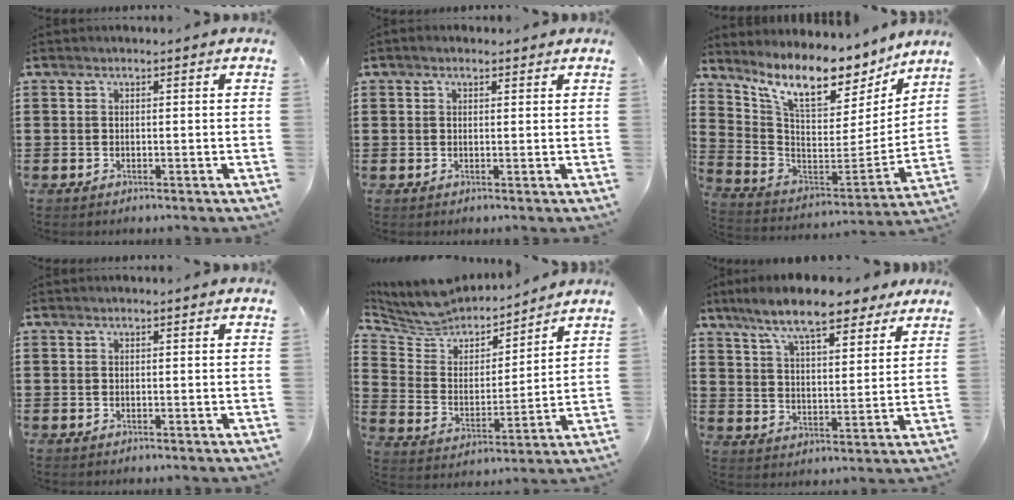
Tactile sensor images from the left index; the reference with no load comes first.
{"total": 1.5, "force": [0.4, 0.9, 1.1], "torque": [-0.024, 0.006, 0.007]}
{"total": 10.6, "force": [8.7, 2.7, 5.5], "torque": [-0.133, -0.064, 0.148]}
{"total": 0.0}
{"total": 6.5, "force": [6.1, 2.1, 0.7], "torque": [-0.057, -0.046, 0.105]}
{"total": 10.5, "force": [8.6, 1.9, 5.7], "torque": [-0.130, -0.022, 0.153]}